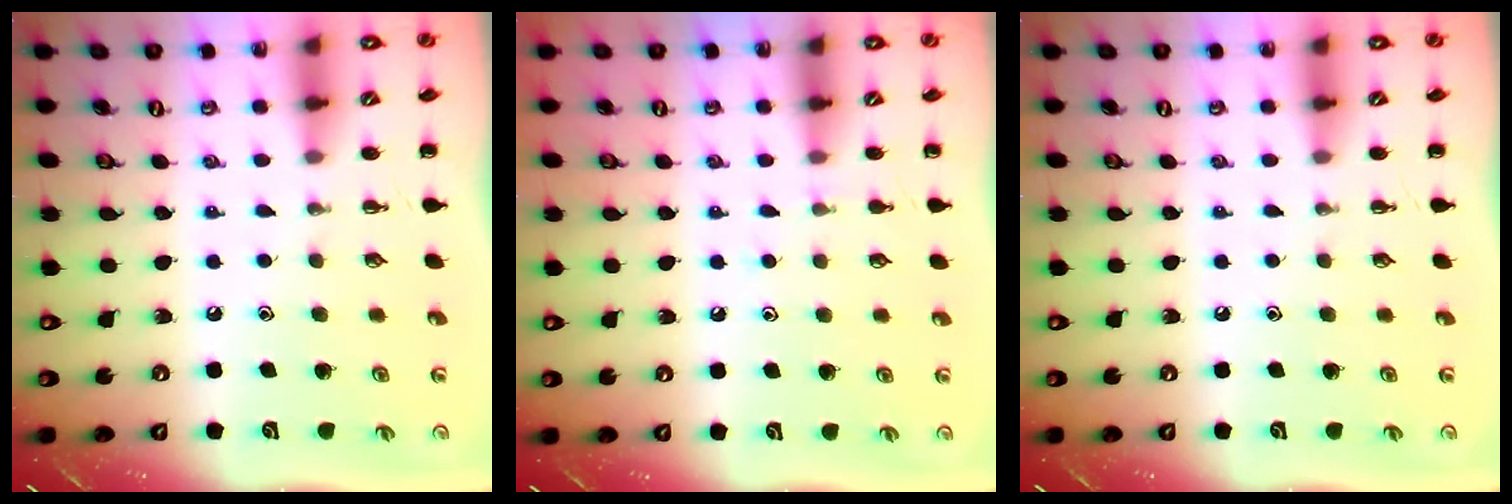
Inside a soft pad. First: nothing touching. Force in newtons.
{"total": 4.5, "press": 4.3, "slide": 1.3}
{"total": 0.0}